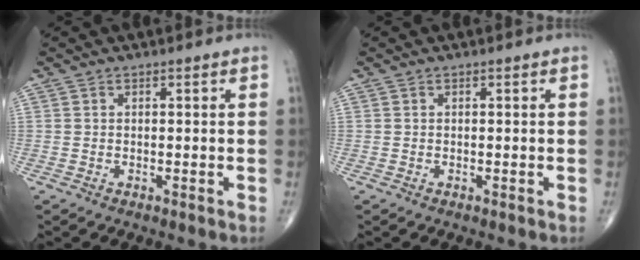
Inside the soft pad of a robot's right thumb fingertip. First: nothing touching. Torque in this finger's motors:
{"motor_torque": [-0.02, 0.02, -0.08, -0.06, 0.00]}